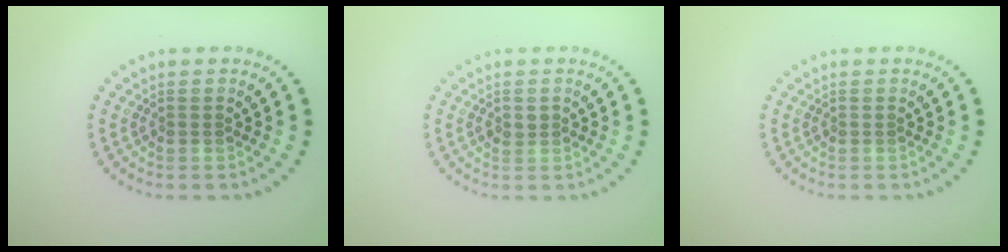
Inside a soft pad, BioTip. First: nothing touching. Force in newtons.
{"total": 0.9, "press": 0.9, "slide": 0.2}
{"total": 0.0}